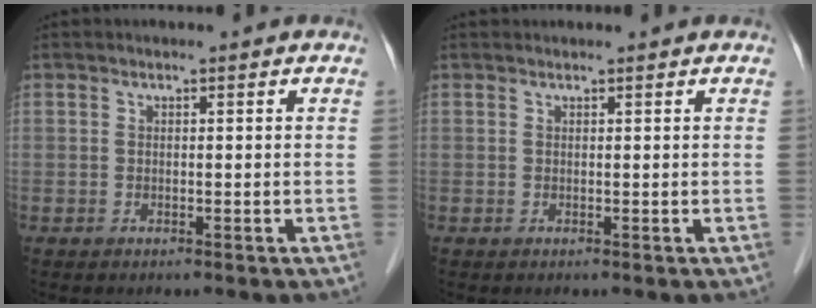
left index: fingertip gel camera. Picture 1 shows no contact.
{"total": 1.2, "force": [1.2, 0.2, 0.2], "torque": [-0.006, 0.021, 0.020]}